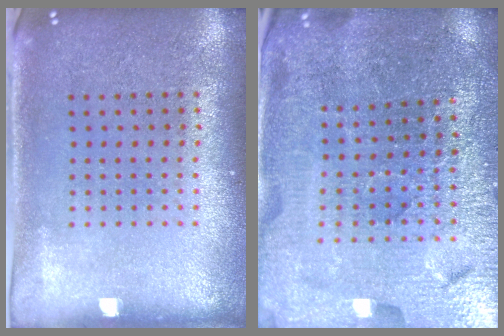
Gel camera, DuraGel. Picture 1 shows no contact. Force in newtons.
{"total": 4.1, "press": 4.0, "slide": 0.9}